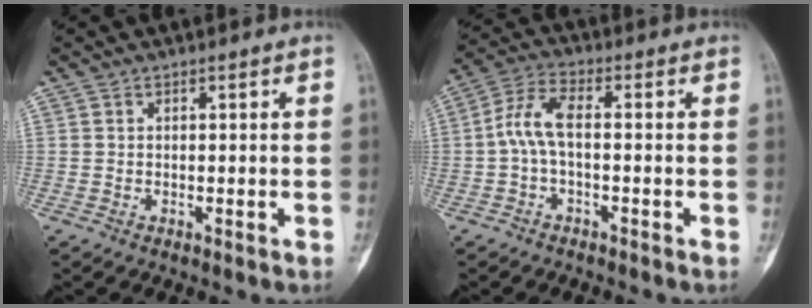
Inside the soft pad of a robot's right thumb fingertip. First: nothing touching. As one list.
[{"total": 6.4, "force": [-0.6, 2.6, 5.8], "torque": [-0.128, 0.025, -0.020]}]